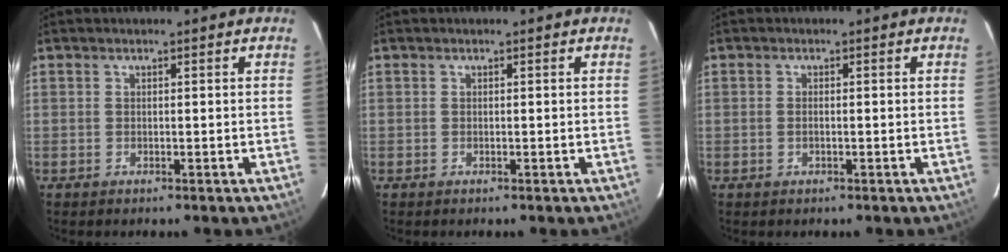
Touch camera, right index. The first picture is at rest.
{"total": 0.0}
{"total": 1.0, "force": [-0.3, 0.5, 0.8], "torque": [-0.017, 0.002, -0.007]}